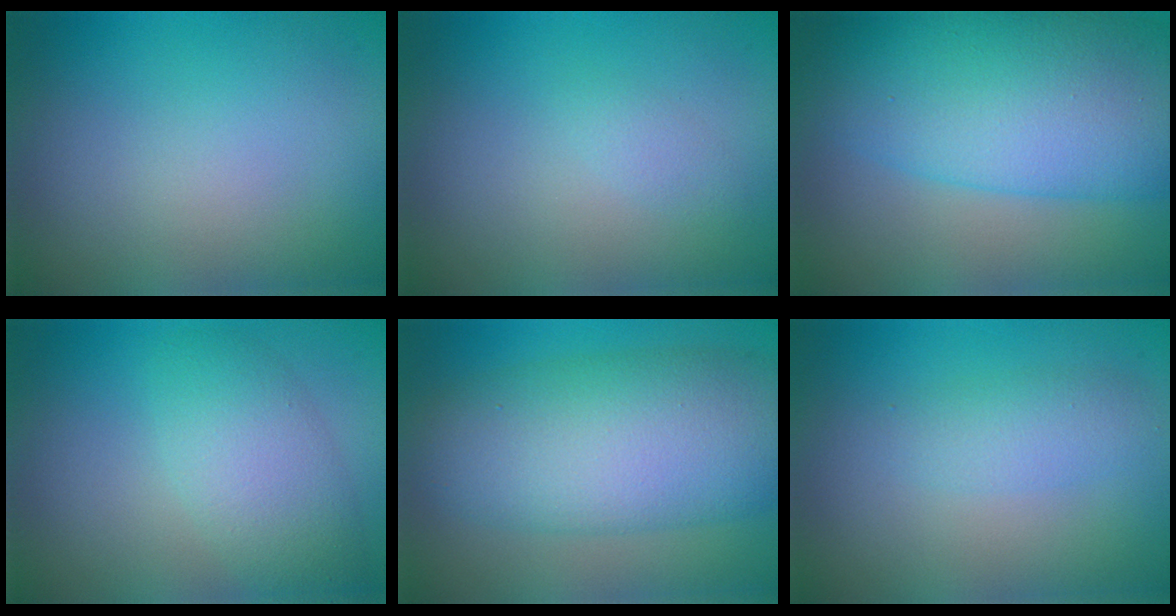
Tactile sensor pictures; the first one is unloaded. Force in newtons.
{"total": 1.0, "press": 1.0, "slide": 0.1}
{"total": 12.3, "press": 12.3, "slide": 0.1}
{"total": 4.4, "press": 4.4, "slide": 0.0}
{"total": 10.2, "press": 10.2, "slide": 0.1}
{"total": 2.0, "press": 2.0, "slide": 0.0}